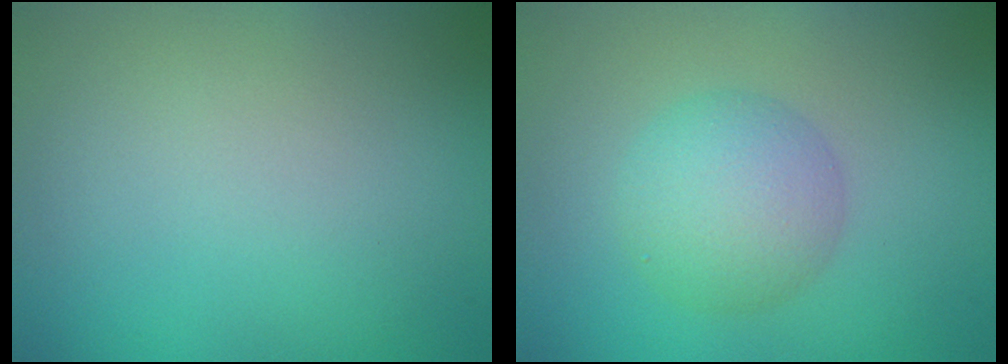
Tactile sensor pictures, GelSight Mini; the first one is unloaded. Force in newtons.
{"total": 4.4, "press": 4.4, "slide": 0.1}